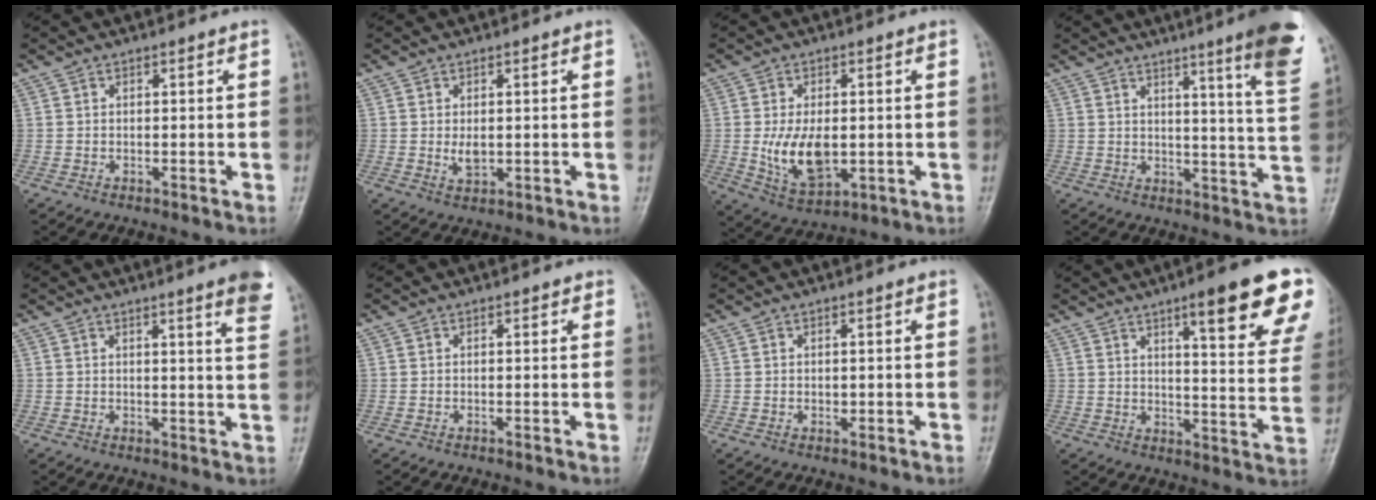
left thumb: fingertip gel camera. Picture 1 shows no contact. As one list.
[{"total": 2.4, "force": [0.3, 1.5, 1.9], "torque": [-0.030, -0.008, 0.010]}, {"total": 9.7, "force": [-0.6, 5.7, 7.9], "torque": [-0.132, -0.012, 0.002]}, {"total": 14.5, "force": [8.8, 0.7, 11.5], "torque": [-0.137, -0.050, 0.103]}, {"total": 7.3, "force": [4.8, 0.3, 5.4], "torque": [-0.055, -0.021, 0.048]}, {"total": 0.8, "force": [0.5, 0.5, 0.3], "torque": [0.000, -0.002, 0.001]}, {"total": 0.8, "force": [0.2, 0.6, 0.4], "torque": [-0.002, -0.001, 0.003]}, {"total": 19.3, "force": [11.3, 3.3, 15.3], "torque": [-0.172, -0.045, 0.142]}]